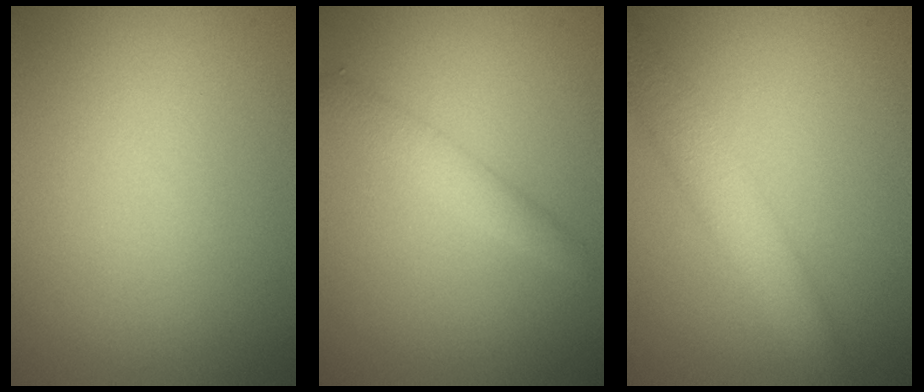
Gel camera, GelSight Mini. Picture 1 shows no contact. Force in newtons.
{"total": 2.0, "press": 2.0, "slide": 0.1}
{"total": 3.8, "press": 3.8, "slide": 0.2}